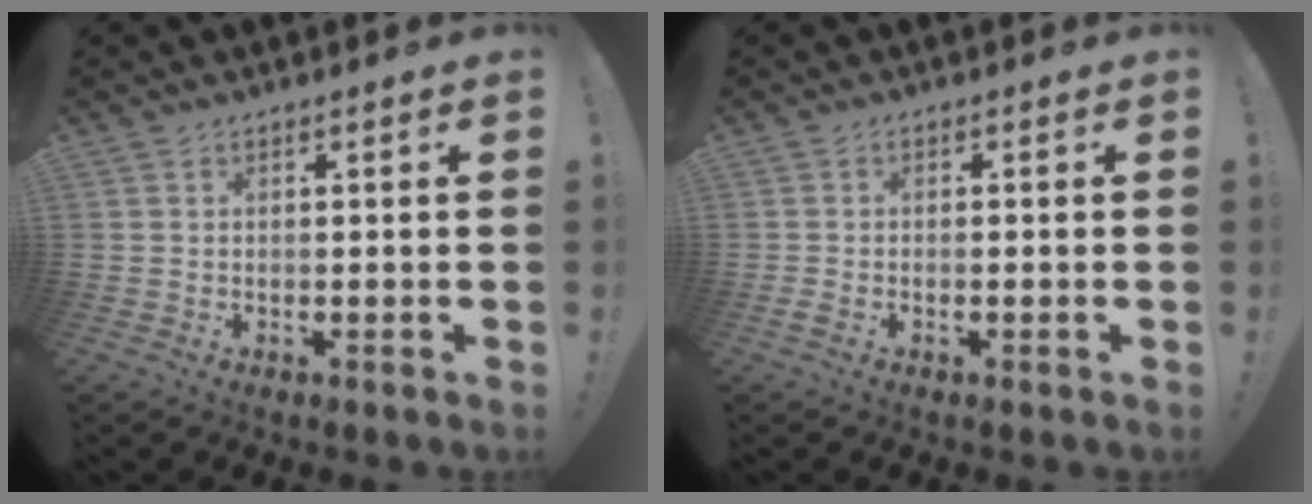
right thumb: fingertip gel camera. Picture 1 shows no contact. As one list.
[{"total": 1.8, "force": [-1.2, 0.4, 1.2], "torque": [-0.020, 0.004, -0.020]}]